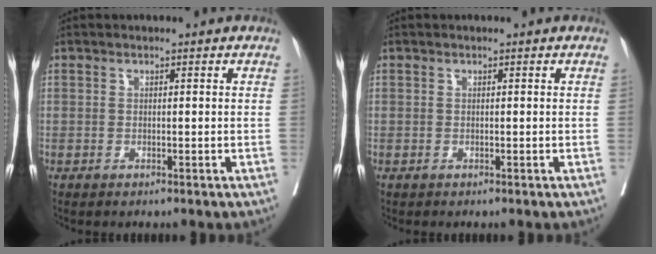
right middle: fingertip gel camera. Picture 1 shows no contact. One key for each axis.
{"total": 0.0}